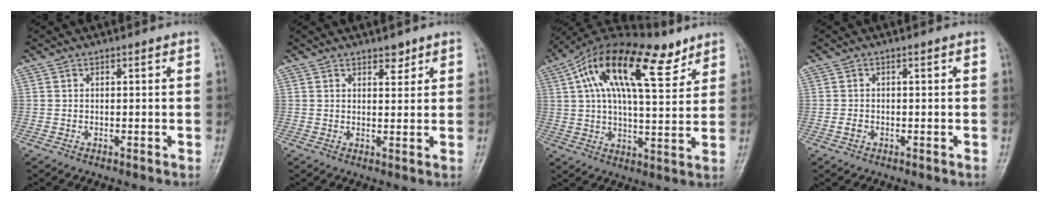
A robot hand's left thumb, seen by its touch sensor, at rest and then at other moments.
{"total": 2.4, "force": [1.8, 1.3, 1.0], "torque": [0.001, -0.011, 0.026]}
{"total": 21.3, "force": [10.4, 8.9, 16.4], "torque": [-0.261, -0.002, 0.172]}
{"total": 1.3, "force": [-0.5, 0.9, 0.7], "torque": [-0.013, 0.002, -0.012]}